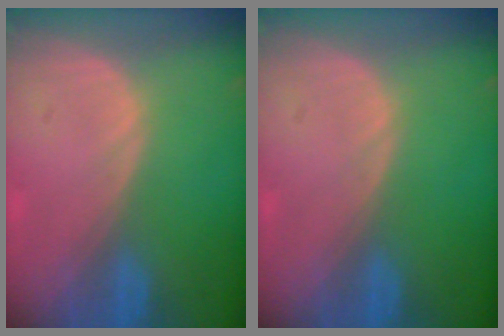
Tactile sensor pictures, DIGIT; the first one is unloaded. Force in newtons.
{"total": 0.0}